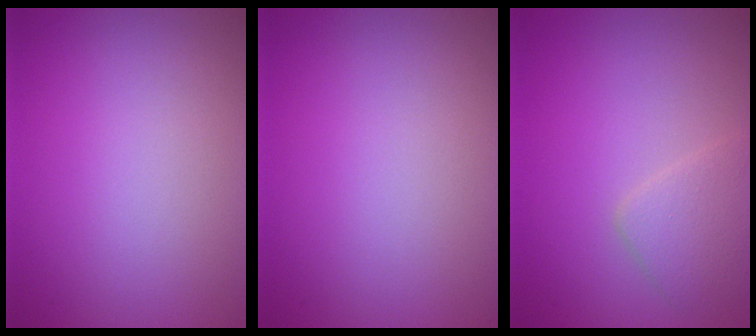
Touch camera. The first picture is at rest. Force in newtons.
{"total": 0.0}
{"total": 2.5, "press": 2.5, "slide": 0.2}